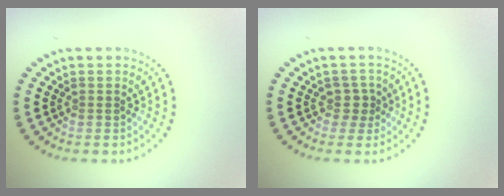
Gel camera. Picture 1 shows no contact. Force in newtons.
{"total": 1.2, "press": 0.9, "slide": 0.8}